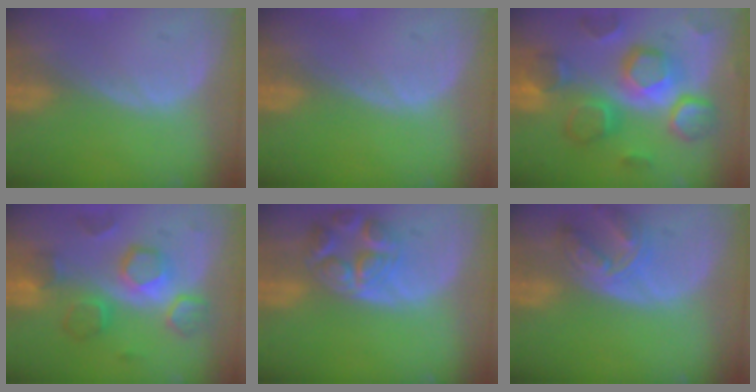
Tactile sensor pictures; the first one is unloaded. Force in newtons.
{"total": 0.0}
{"total": 12.3, "press": 12.3, "slide": 1.0}
{"total": 8.5, "press": 8.5, "slide": 0.2}
{"total": 7.8, "press": 7.0, "slide": 3.5}
{"total": 7.6, "press": 6.6, "slide": 3.7}